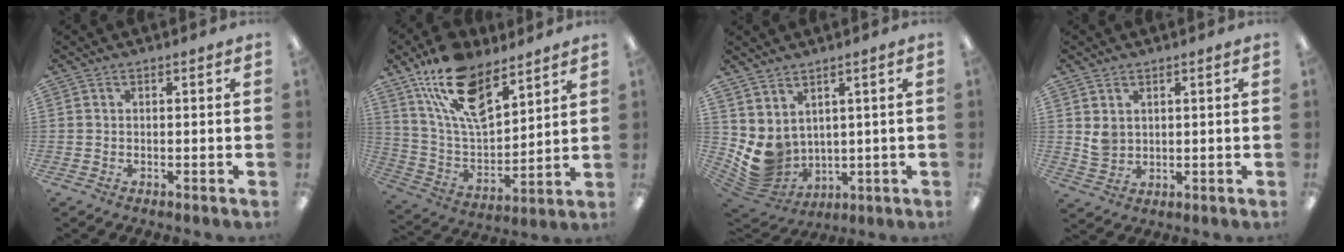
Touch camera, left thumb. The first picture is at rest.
{"total": 18.7, "force": [12.4, 8.5, 11.0], "torque": [-0.211, -0.057, 0.224]}
{"total": 7.4, "force": [2.9, 6.3, 2.6], "torque": [-0.080, -0.034, 0.068]}
{"total": 3.7, "force": [1.7, 2.9, 1.3], "torque": [-0.022, 0.001, 0.033]}